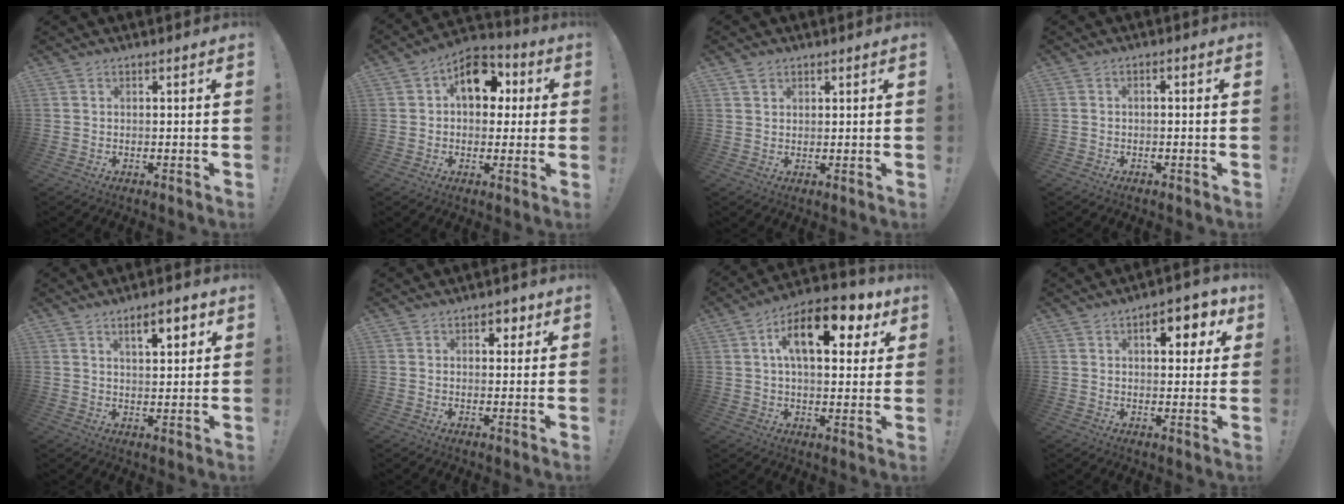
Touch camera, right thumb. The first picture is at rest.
{"total": 13.1, "force": [3.3, 9.7, 8.2], "torque": [-0.094, 0.003, 0.063]}
{"total": 1.9, "force": [1.4, 1.3, 0.3], "torque": [0.004, -0.006, 0.026]}
{"total": 1.6, "force": [-1.4, 0.2, 0.8], "torque": [-0.010, 0.005, -0.026]}
{"total": 7.7, "force": [4.0, 2.5, 6.2], "torque": [-0.077, -0.015, 0.060]}
{"total": 3.4, "force": [1.7, 2.5, 1.6], "torque": [-0.006, -0.003, 0.024]}
{"total": 16.9, "force": [6.4, 7.9, 13.5], "torque": [-0.196, -0.020, 0.100]}
{"total": 8.4, "force": [3.3, 4.2, 6.5], "torque": [-0.067, -0.007, 0.048]}